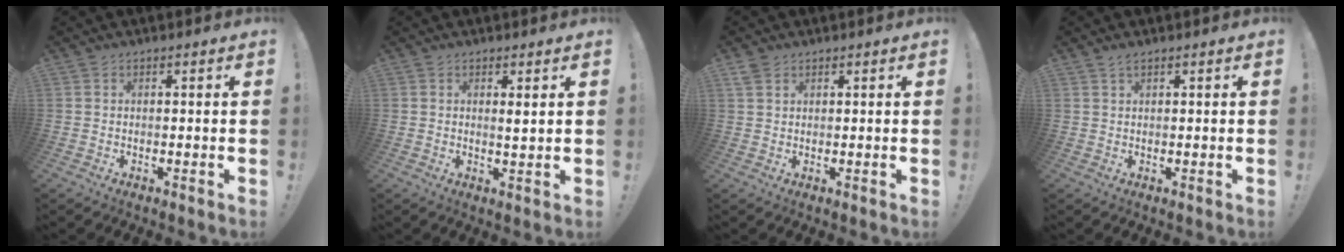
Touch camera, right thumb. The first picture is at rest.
{"total": 2.0, "force": [1.1, 0.1, 1.7], "torque": [-0.016, -0.013, 0.013]}
{"total": 2.0, "force": [1.5, 1.1, 0.7], "torque": [-0.015, -0.004, 0.030]}
{"total": 1.2, "force": [0.8, 0.2, 0.8], "torque": [-0.024, 0.003, 0.017]}